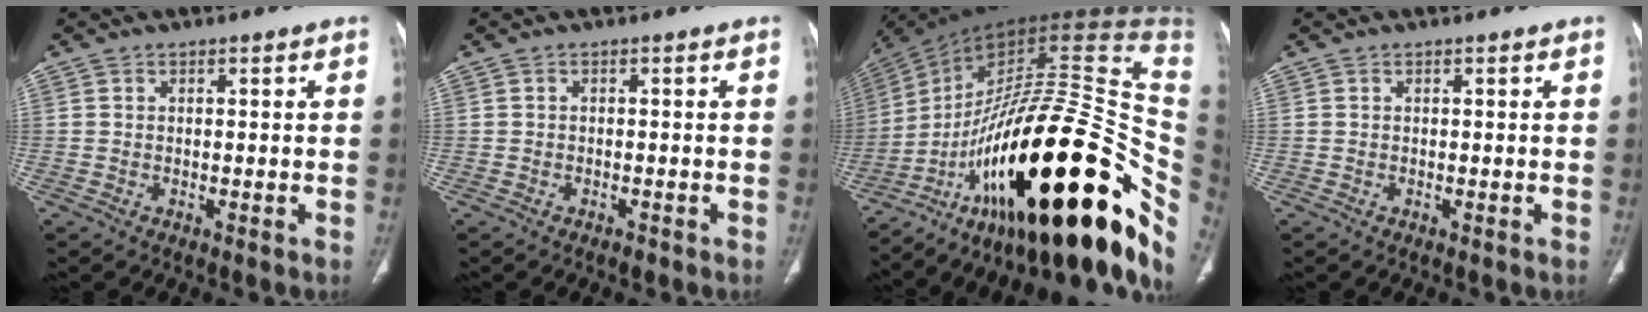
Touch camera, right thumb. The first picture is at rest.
{"total": 0.8, "force": [-0.6, 0.4, 0.4], "torque": [-0.009, 0.004, -0.008]}
{"total": 41.2, "force": [-12.8, 13.9, 36.7], "torque": [-0.452, 0.085, -0.198]}
{"total": 0.0}